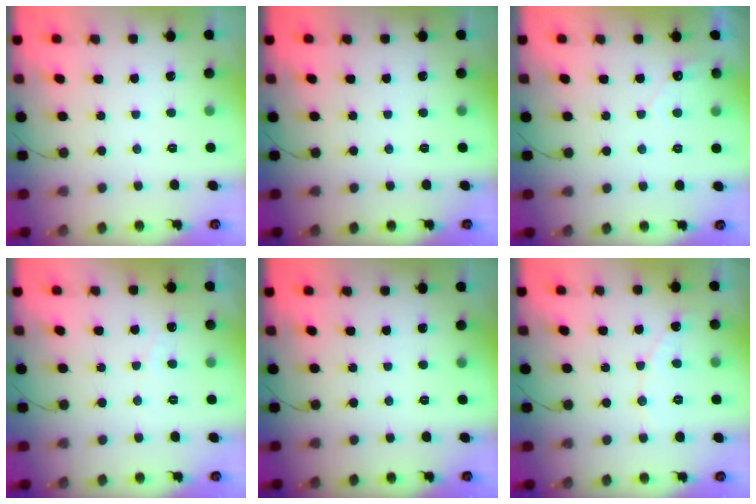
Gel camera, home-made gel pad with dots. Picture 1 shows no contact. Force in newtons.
{"total": 0.0}
{"total": 2.8, "press": 2.8, "slide": 0.1}
{"total": 2.4, "press": 2.4, "slide": 0.2}
{"total": 0.0}
{"total": 3.7, "press": 3.7, "slide": 0.4}